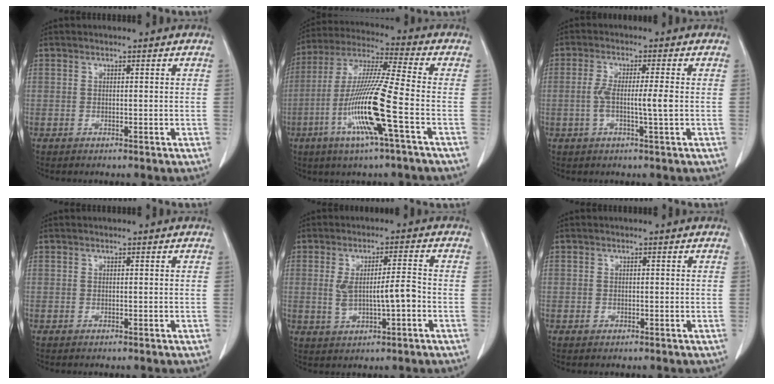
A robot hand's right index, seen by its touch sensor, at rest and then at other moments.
{"total": 14.7, "force": [-4.8, -0.5, 13.9], "torque": [-0.280, -0.010, -0.097]}
{"total": 4.7, "force": [-0.5, -0.1, 4.7], "torque": [-0.091, 0.003, -0.008]}
{"total": 0.0}
{"total": 6.2, "force": [-0.6, 1.3, 6.1], "torque": [-0.111, 0.010, 0.000]}
{"total": 0.7, "force": [-0.2, 0.7, 0.1], "torque": [-0.001, 0.004, -0.004]}